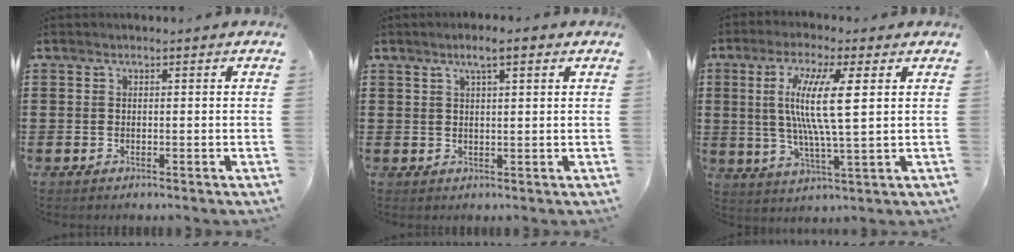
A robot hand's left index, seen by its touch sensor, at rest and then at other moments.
{"total": 3.6, "force": [2.0, 0.6, 2.9], "torque": [-0.061, 0.006, 0.034]}
{"total": 10.4, "force": [2.4, 1.2, 10.0], "torque": [-0.201, 0.000, 0.036]}